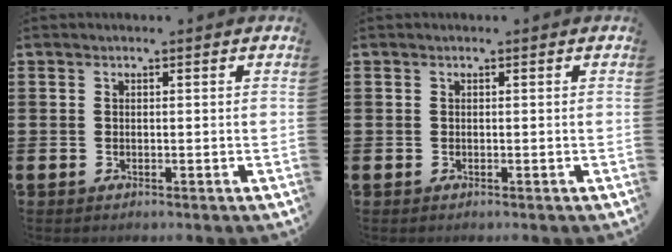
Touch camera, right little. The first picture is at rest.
{"total": 0.0}